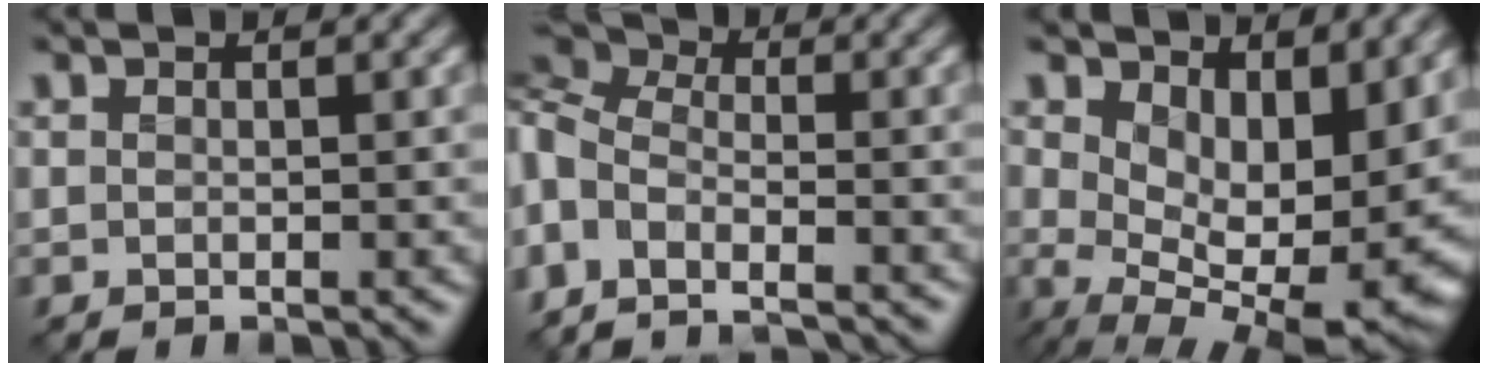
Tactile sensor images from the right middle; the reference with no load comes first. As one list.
[{"total": 6.9, "force": [-4.8, 3.4, 3.6], "torque": [-0.067, -0.001, -0.083]}, {"total": 10.9, "force": [1.5, 6.0, 9.0], "torque": [-0.119, -0.028, 0.045]}]